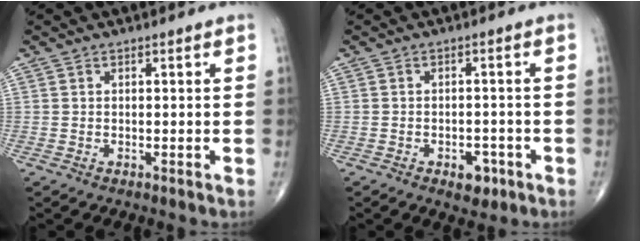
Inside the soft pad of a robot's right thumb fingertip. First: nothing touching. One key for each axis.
{"total": 3.9, "fx": -2.0, "fy": 2.3, "fz": 2.5, "tx": -0.016, "ty": 0.010, "tz": -0.023}